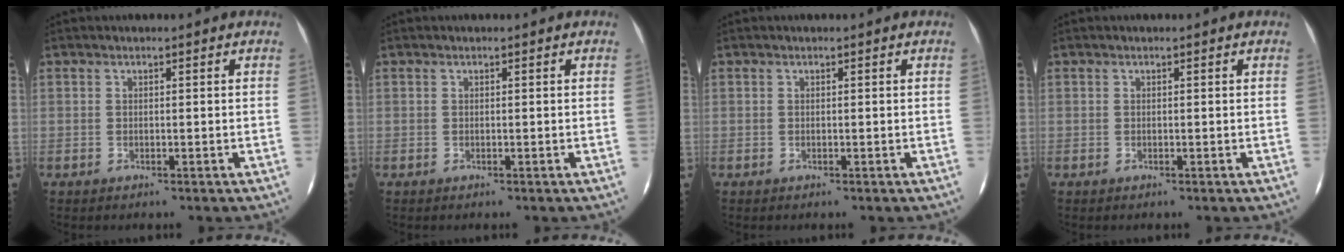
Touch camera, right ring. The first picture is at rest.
{"total": 0.0}
{"total": 0.0}
{"total": 0.0}